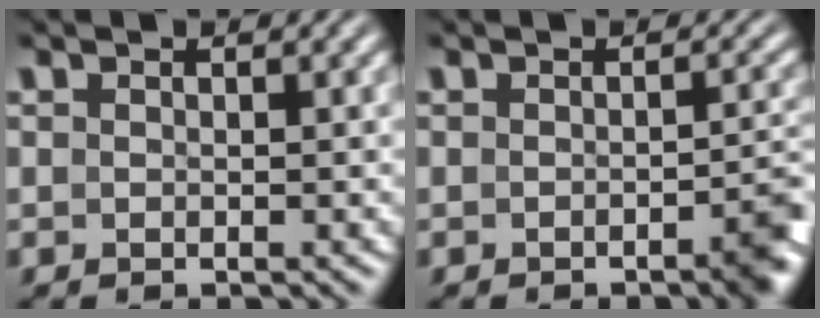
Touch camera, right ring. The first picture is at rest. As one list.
[{"total": 2.5, "force": [-1.6, 0.3, 1.9], "torque": [-0.020, 0.003, -0.028]}]